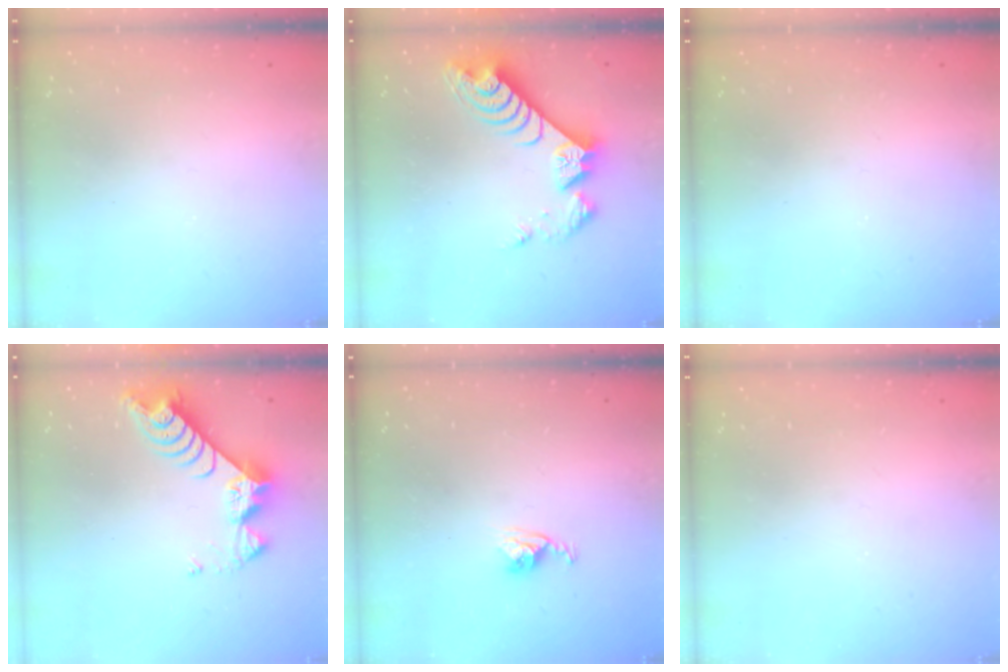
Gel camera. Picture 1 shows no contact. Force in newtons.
{"total": 12.5, "press": 12.5, "slide": 1.1}
{"total": 0.0}
{"total": 9.1, "press": 9.1, "slide": 0.7}
{"total": 4.5, "press": 4.5, "slide": 0.4}
{"total": 0.0}